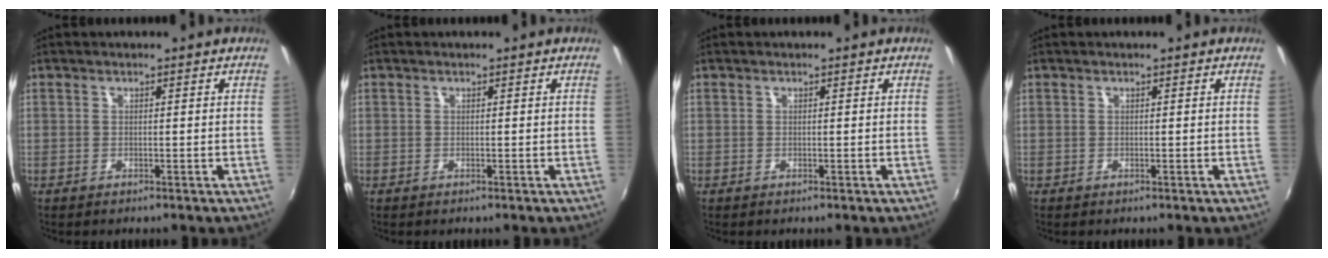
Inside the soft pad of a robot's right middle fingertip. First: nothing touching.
{"total": 0.0}
{"total": 0.0}
{"total": 0.0}